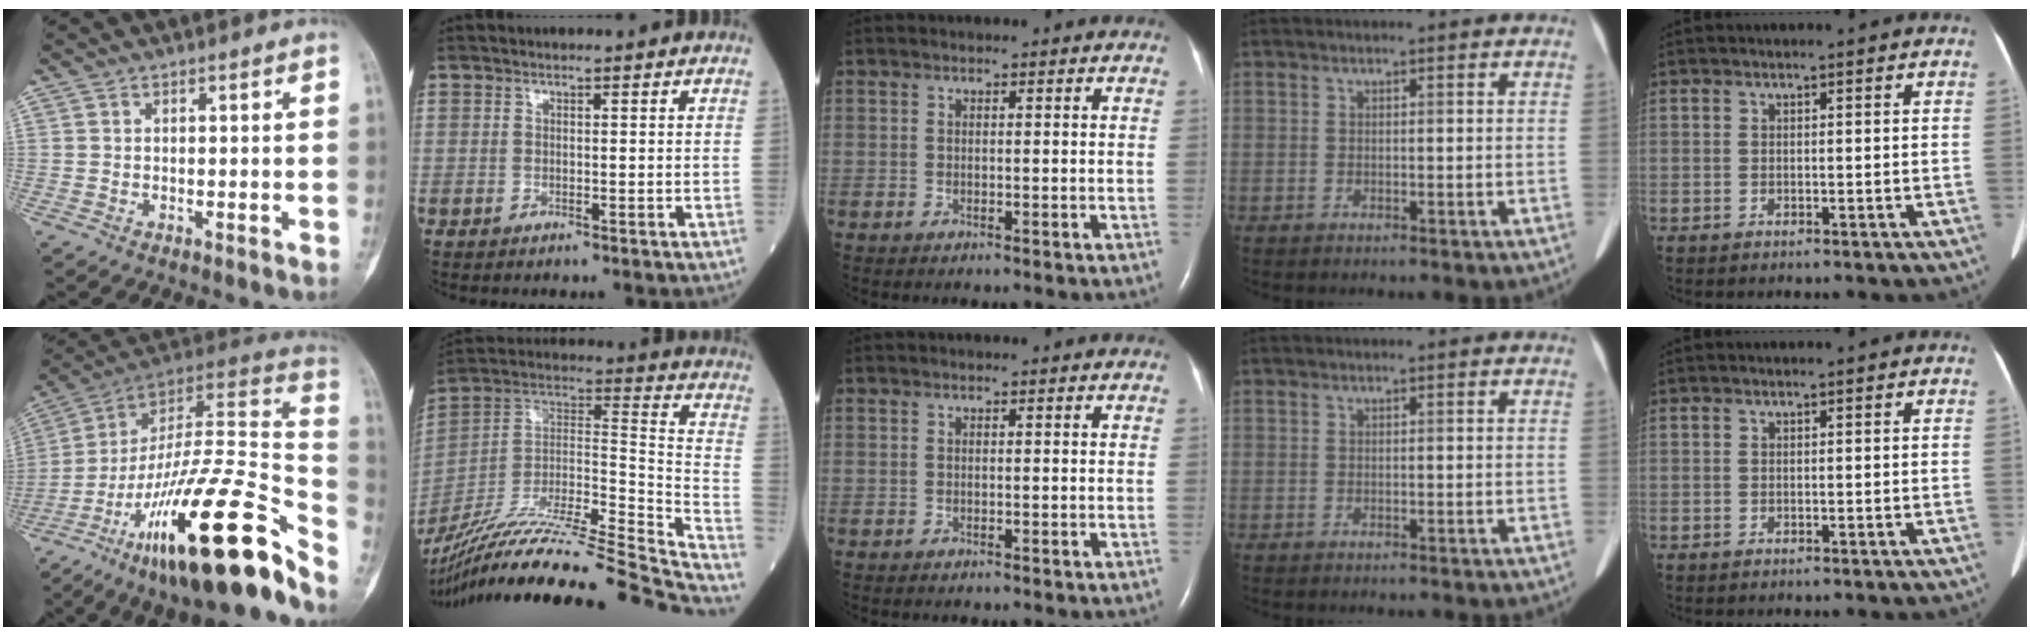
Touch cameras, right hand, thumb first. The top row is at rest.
{"thumb": {"total": 35.0, "force": [-20.0, 7.8, 27.6], "torque": [-0.384, 0.075, -0.325]}, "index": {"total": 38.3, "force": [-33.4, 1.9, 18.7], "torque": [-0.257, -0.055, -0.501]}}